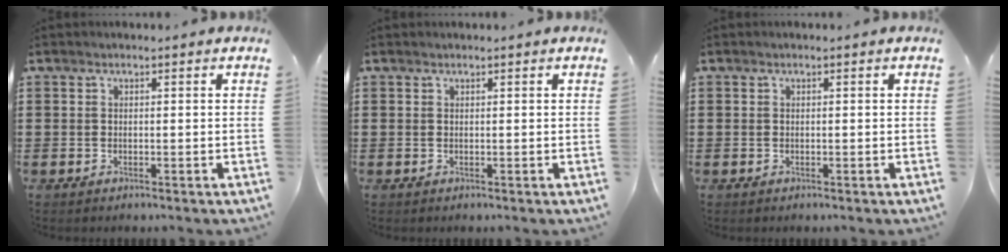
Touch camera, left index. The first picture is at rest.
{"total": 0.0}
{"total": 0.0}